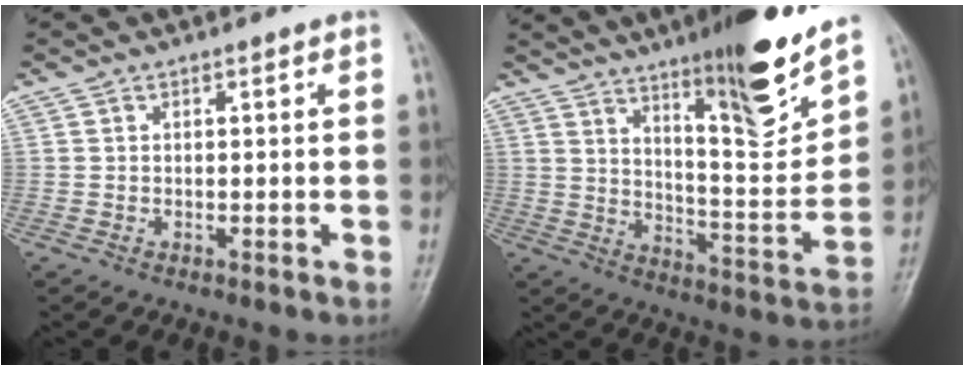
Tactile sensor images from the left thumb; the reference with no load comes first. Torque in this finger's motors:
{"motor_torque": [0.70, 0.57, 1.19, -1.60, 0.09]}